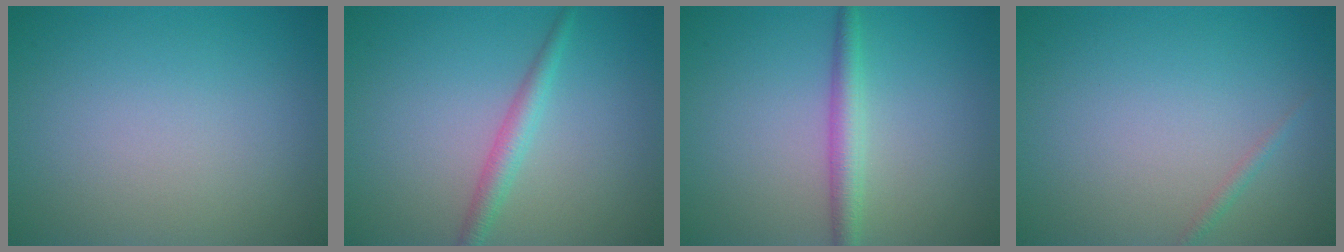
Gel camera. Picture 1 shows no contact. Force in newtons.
{"total": 2.1, "press": 2.1, "slide": 0.0}
{"total": 2.5, "press": 2.5, "slide": 0.0}
{"total": 0.7, "press": 0.7, "slide": 0.0}